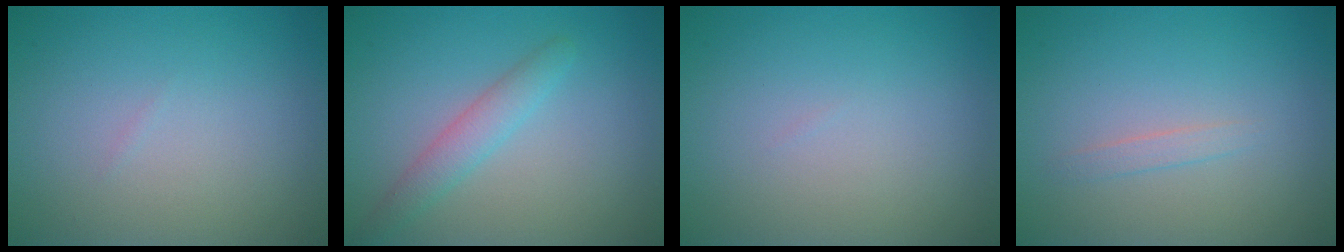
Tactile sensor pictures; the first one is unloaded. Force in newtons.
{"total": 2.4, "press": 2.4, "slide": 0.2}
{"total": 0.0}
{"total": 0.9, "press": 0.9, "slide": 0.0}